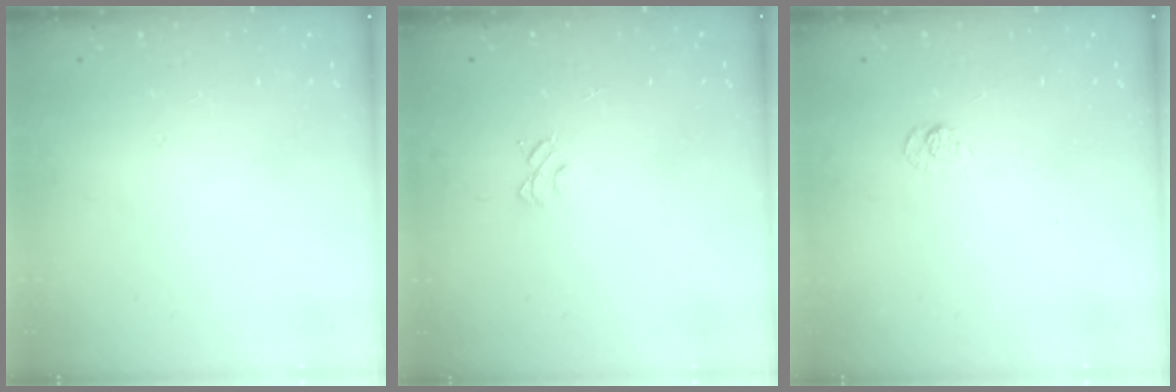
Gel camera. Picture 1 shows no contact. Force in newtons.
{"total": 4.0, "press": 4.0, "slide": 0.3}
{"total": 3.6, "press": 3.3, "slide": 1.4}